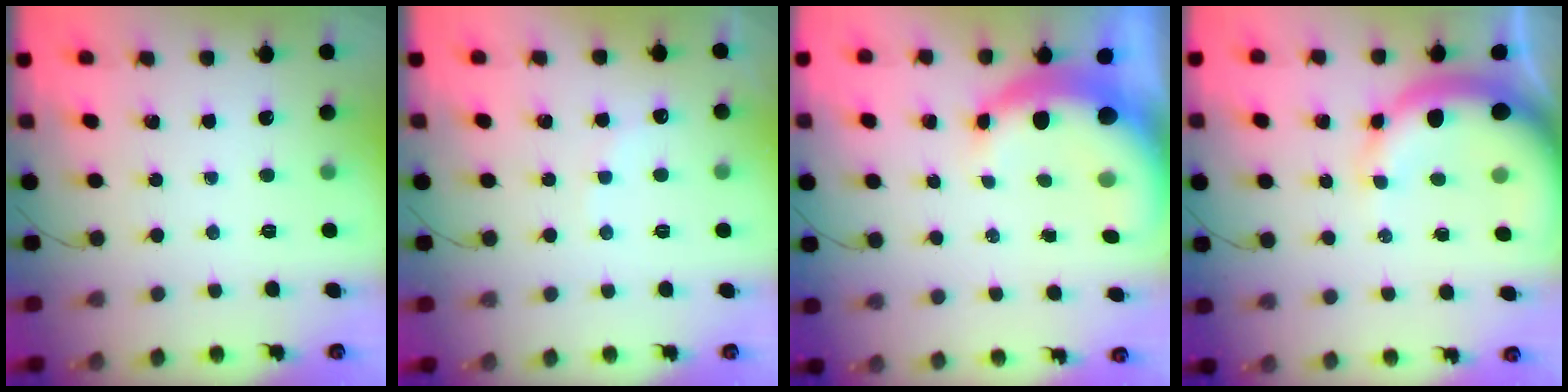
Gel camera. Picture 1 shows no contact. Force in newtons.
{"total": 5.9, "press": 5.9, "slide": 1.0}
{"total": 10.0, "press": 9.9, "slide": 1.8}
{"total": 13.1, "press": 12.8, "slide": 2.3}